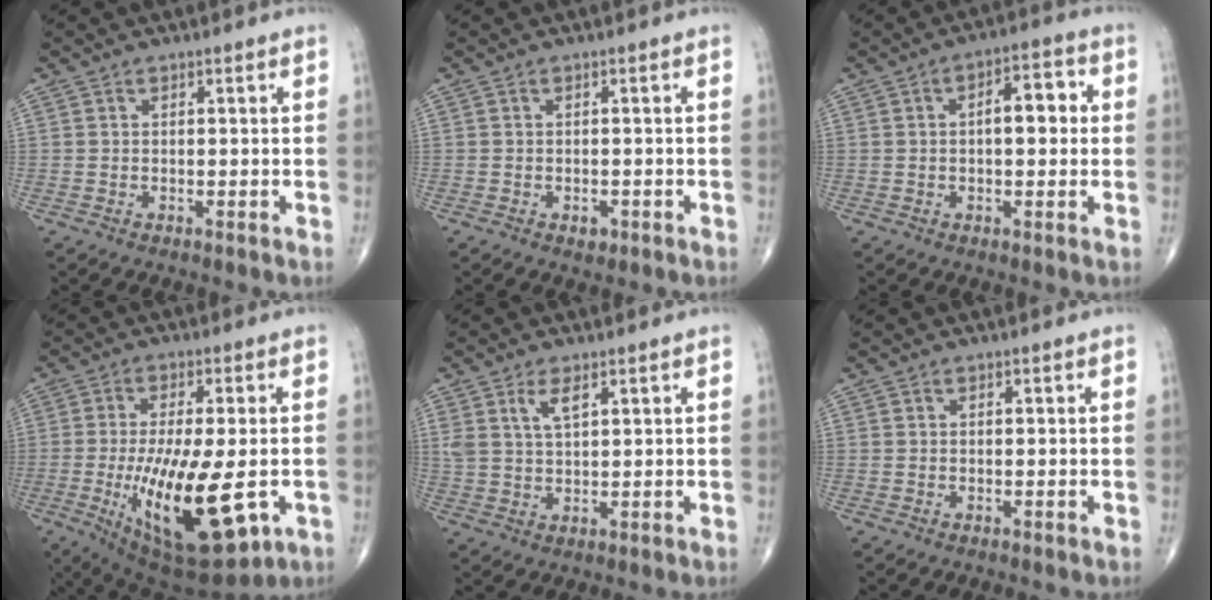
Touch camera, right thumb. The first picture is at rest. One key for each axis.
{"total": 1.4, "fx": -0.7, "fy": 0.9, "fz": 0.8, "tx": -0.006, "ty": 0.001, "tz": -0.008}
{"total": 7.5, "fx": 0.8, "fy": 3.4, "fz": 6.6, "tx": -0.080, "ty": 0.019, "tz": 0.005}
{"total": 20.3, "fx": -4.4, "fy": 7.1, "fz": 18.5, "tx": -0.325, "ty": -0.028, "tz": -0.050}
{"total": 4.6, "fx": 2.4, "fy": 1.9, "fz": 3.5, "tx": -0.067, "ty": -0.010, "tz": 0.052}
{"total": 0.0}